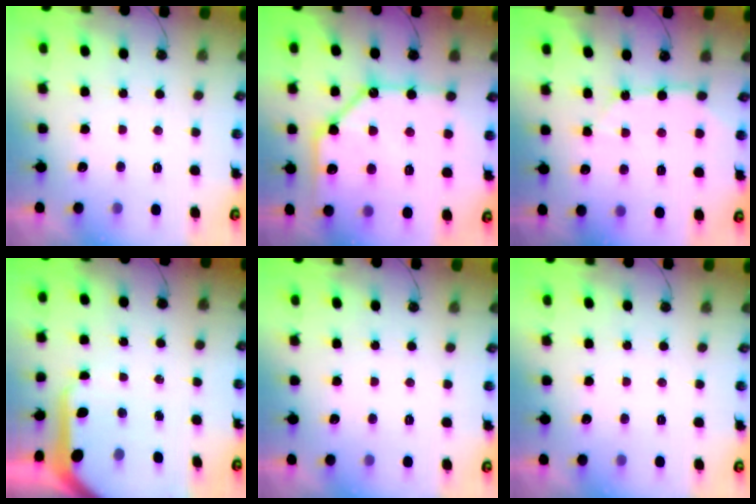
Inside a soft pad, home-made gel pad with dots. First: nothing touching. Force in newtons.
{"total": 19.4, "press": 19.3, "slide": 1.9}
{"total": 8.1, "press": 8.1, "slide": 0.4}
{"total": 9.4, "press": 9.3, "slide": 1.0}
{"total": 0.0}
{"total": 0.0}